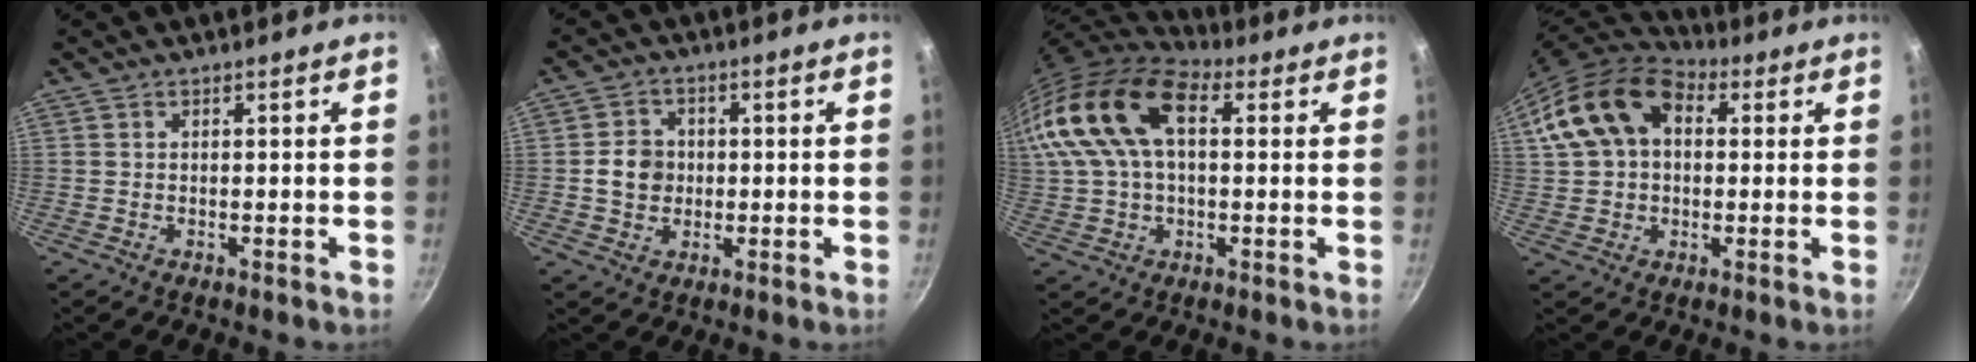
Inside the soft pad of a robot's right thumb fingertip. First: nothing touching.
{"total": 5.8, "force": [-0.1, 5.1, 2.8], "torque": [-0.024, 0.010, -0.007]}
{"total": 21.0, "force": [5.4, 12.4, 16.1], "torque": [-0.322, 0.029, 0.086]}
{"total": 15.8, "force": [4.0, 11.1, 10.6], "torque": [-0.178, 0.029, 0.059]}